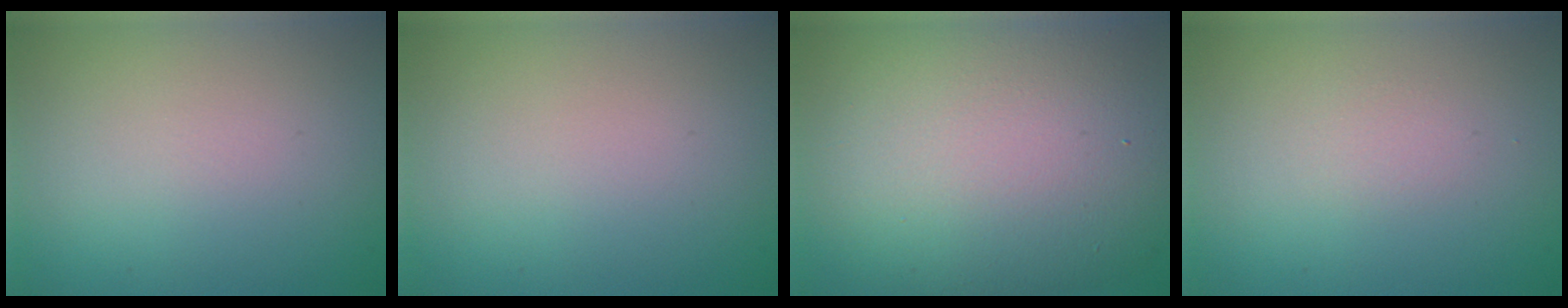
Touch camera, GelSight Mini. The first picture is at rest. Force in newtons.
{"total": 0.0}
{"total": 12.5, "press": 12.5, "slide": 0.7}
{"total": 0.7, "press": 0.7, "slide": 0.0}